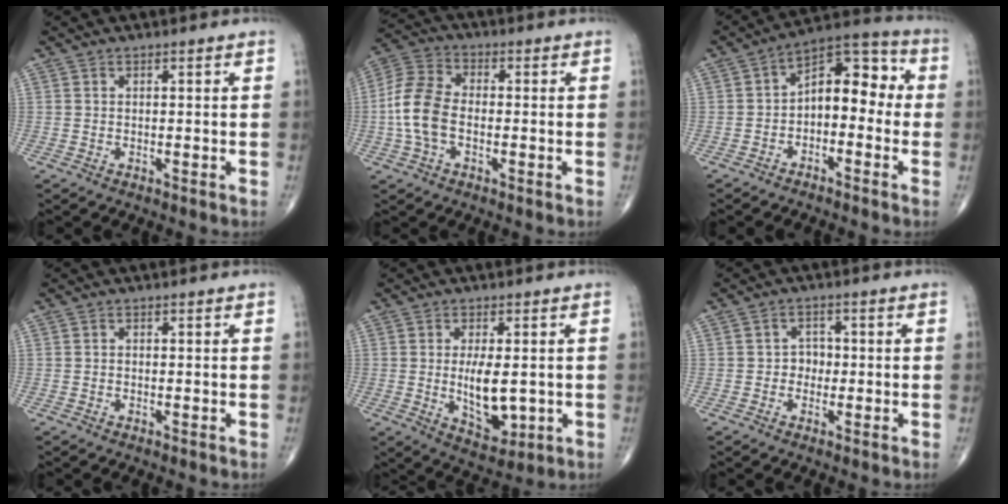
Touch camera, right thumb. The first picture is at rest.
{"total": 10.1, "force": [-1.4, 6.2, 7.8], "torque": [-0.168, 0.026, -0.036]}
{"total": 10.9, "force": [-1.3, 6.6, 8.6], "torque": [-0.094, 0.050, -0.037]}
{"total": 0.0}
{"total": 9.2, "force": [-0.5, 4.3, 8.0], "torque": [-0.118, -0.017, 0.003]}
{"total": 2.8, "force": [-0.5, 2.5, 1.3], "torque": [0.002, 0.010, -0.015]}